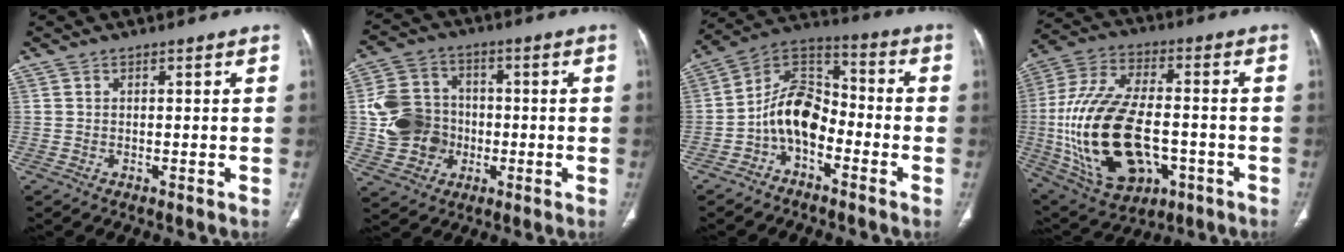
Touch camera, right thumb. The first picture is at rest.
{"total": 12.9, "force": [-1.4, 11.4, 5.9], "torque": [-0.091, 0.018, -0.026]}
{"total": 11.2, "force": [-4.0, 7.1, 7.7], "torque": [-0.120, 0.068, -0.087]}
{"total": 25.5, "force": [-4.5, 14.5, 20.5], "torque": [-0.414, 0.011, -0.055]}